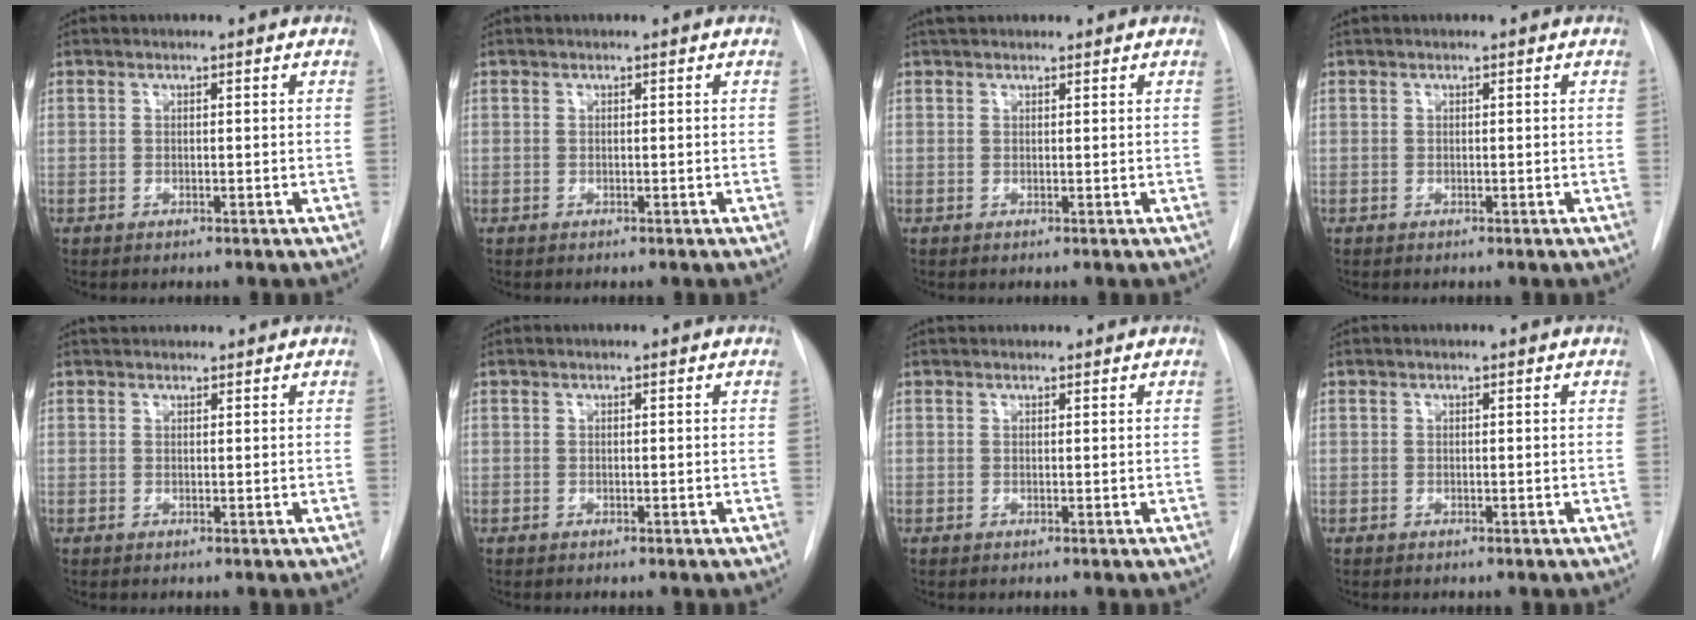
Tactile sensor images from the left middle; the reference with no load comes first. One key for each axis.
{"total": 0.0}
{"total": 2.7, "fx": 2.4, "fy": 1.0, "fz": 0.9, "tx": -0.009, "ty": 0.028, "tz": 0.037}
{"total": 0.0}
{"total": 2.9, "fx": 2.7, "fy": 0.9, "fz": 0.7, "tx": -0.005, "ty": 0.032, "tz": 0.042}
{"total": 0.0}
{"total": 2.1, "fx": 2.0, "fy": 0.6, "fz": 0.4, "tx": -0.002, "ty": 0.029, "tz": 0.030}
{"total": 0.0}